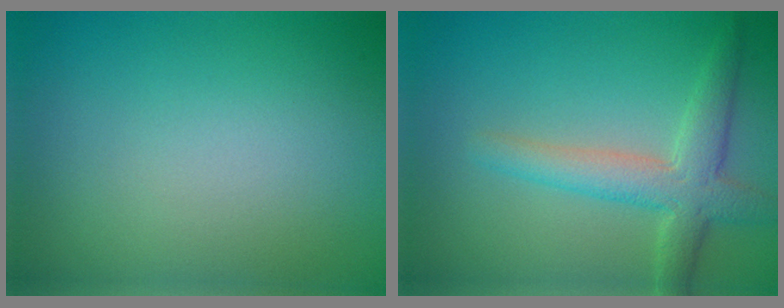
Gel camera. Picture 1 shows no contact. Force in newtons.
{"total": 4.2, "press": 4.2, "slide": 0.0}